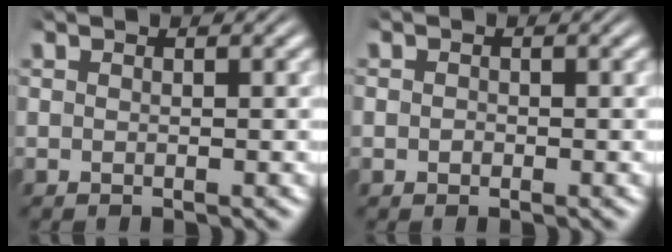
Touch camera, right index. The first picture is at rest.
{"total": 0.8, "force": [-0.3, 0.7, 0.1], "torque": [-0.005, -0.008, -0.002]}